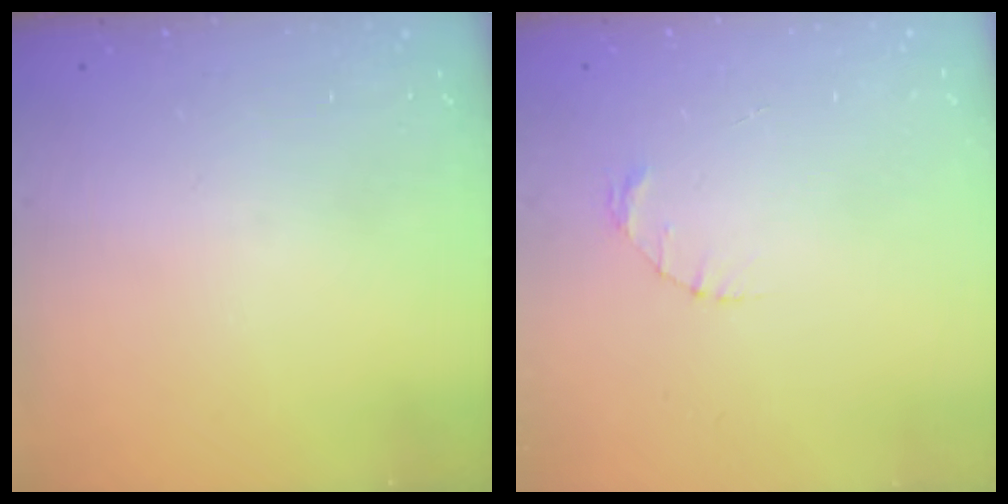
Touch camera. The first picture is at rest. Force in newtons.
{"total": 1.4, "press": 1.4, "slide": 0.2}